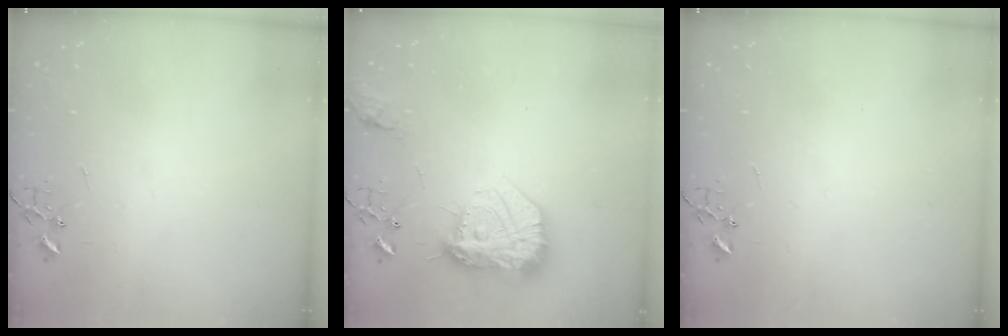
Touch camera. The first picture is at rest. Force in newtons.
{"total": 20.7, "press": 20.6, "slide": 1.5}
{"total": 0.0}